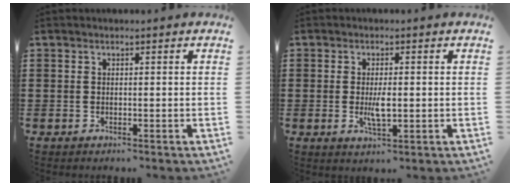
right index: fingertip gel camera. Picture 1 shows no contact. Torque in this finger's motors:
{"motor_torque": [1.20, 0.94, 0.47, 0.12]}